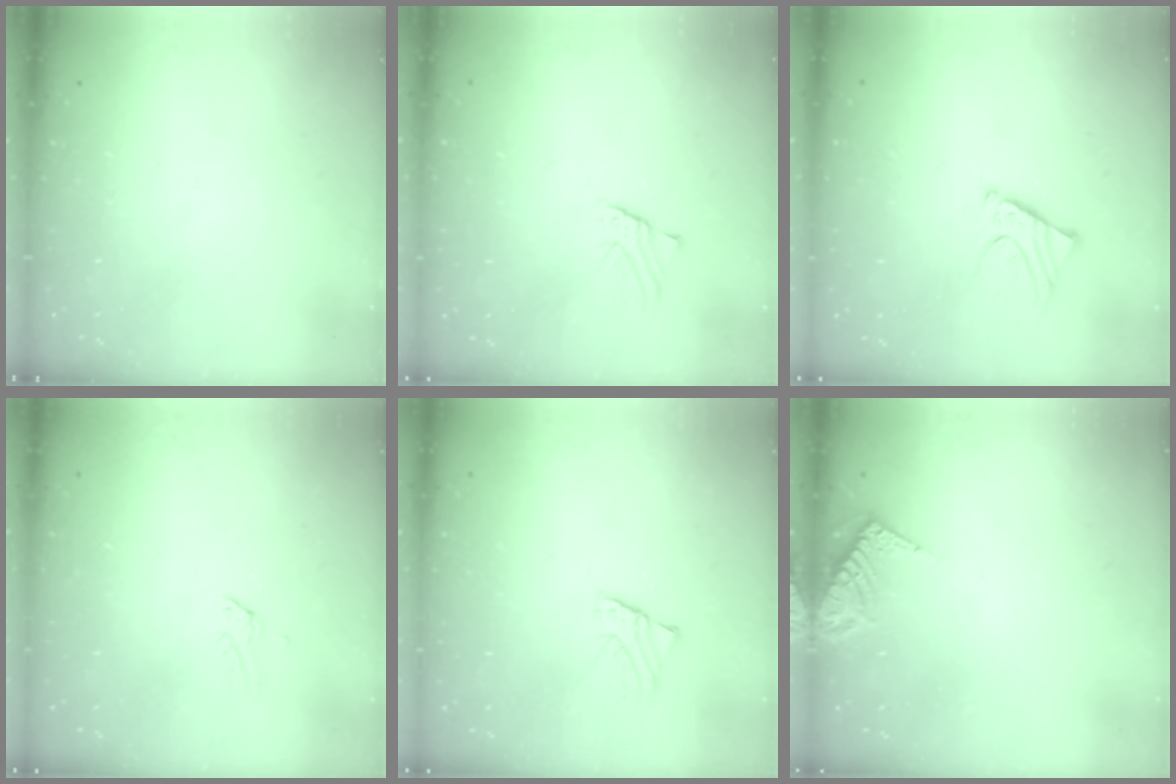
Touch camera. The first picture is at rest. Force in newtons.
{"total": 1.4, "press": 1.4, "slide": 0.1}
{"total": 6.7, "press": 6.6, "slide": 0.8}
{"total": 0.0}
{"total": 2.2, "press": 2.2, "slide": 0.1}
{"total": 7.4, "press": 7.4, "slide": 0.4}